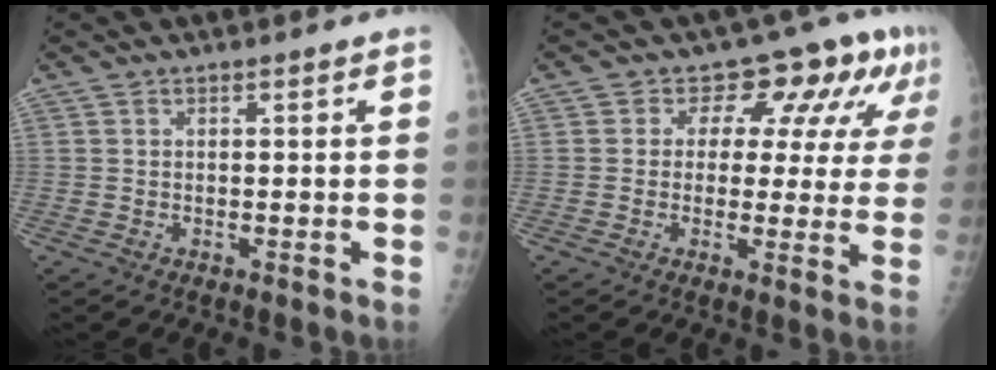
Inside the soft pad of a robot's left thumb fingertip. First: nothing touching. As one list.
[{"total": 11.1, "force": [5.3, 6.8, 6.9], "torque": [-0.040, -0.007, 0.055]}]